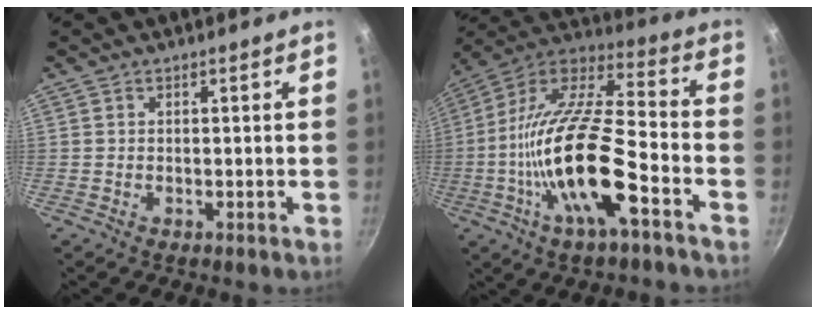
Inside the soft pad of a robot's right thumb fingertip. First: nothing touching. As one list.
[{"total": 22.1, "force": [-7.4, 7.1, 19.6], "torque": [-0.362, 0.038, -0.152]}]